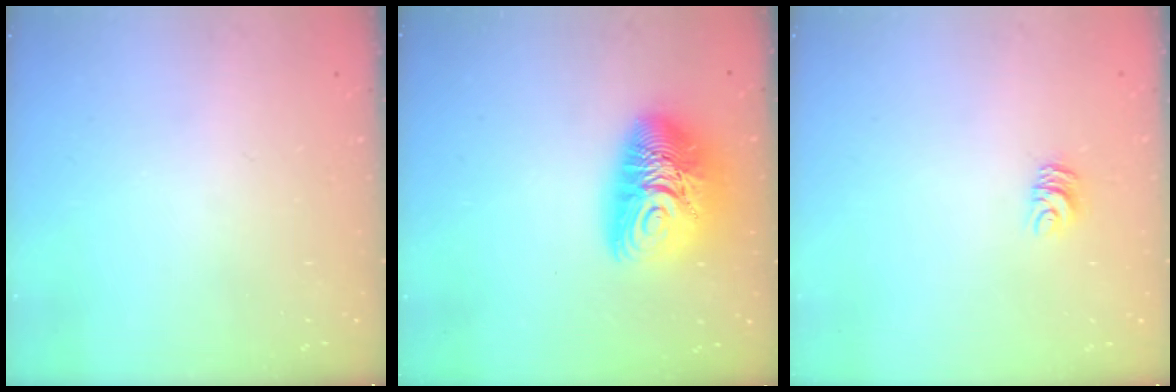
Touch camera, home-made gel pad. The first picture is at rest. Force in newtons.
{"total": 14.1, "press": 14.1, "slide": 1.3}
{"total": 5.3, "press": 5.3, "slide": 0.3}